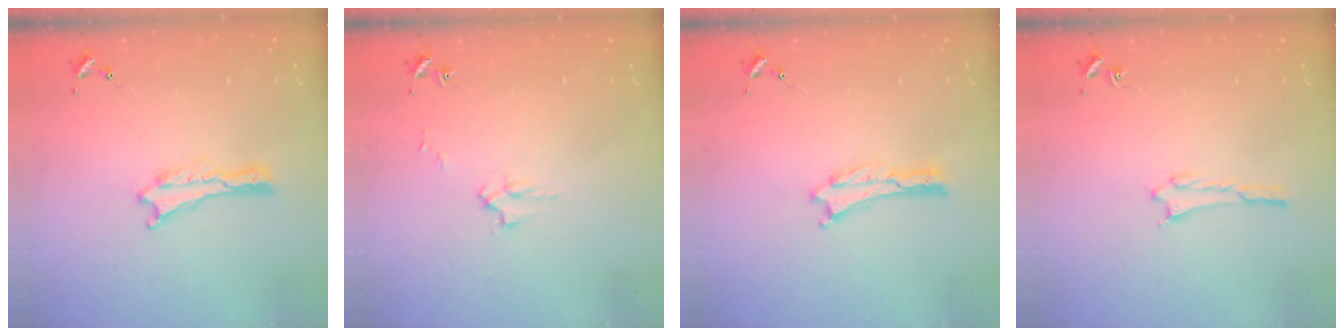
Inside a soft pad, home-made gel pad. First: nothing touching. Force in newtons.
{"total": 2.6, "press": 2.6, "slide": 0.3}
{"total": 0.0}
{"total": 1.4, "press": 1.4, "slide": 0.2}